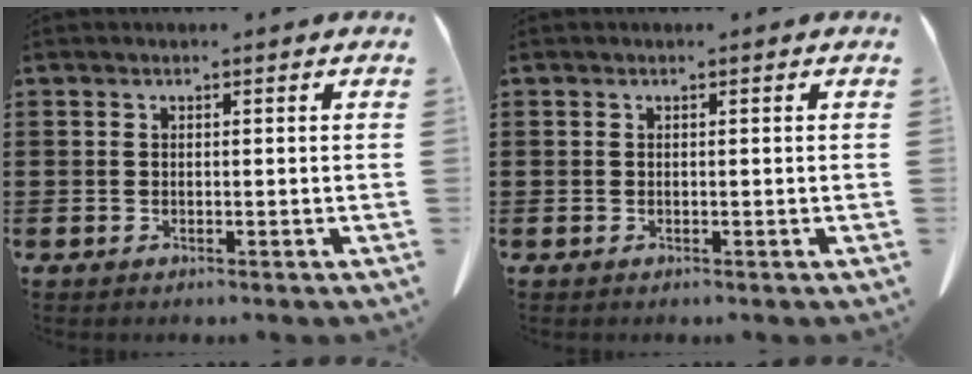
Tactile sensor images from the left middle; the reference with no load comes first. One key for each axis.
{"total": 0.0}